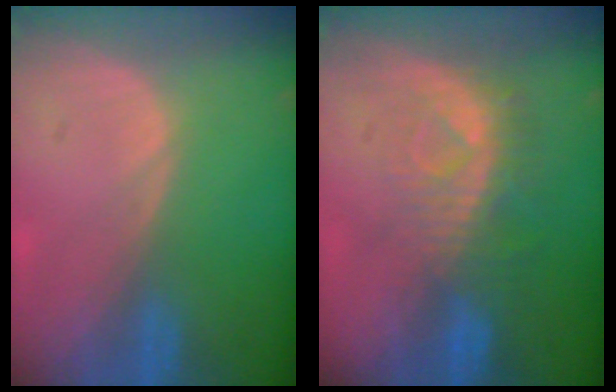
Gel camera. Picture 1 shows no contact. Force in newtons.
{"total": 8.0, "press": 7.2, "slide": 3.5}